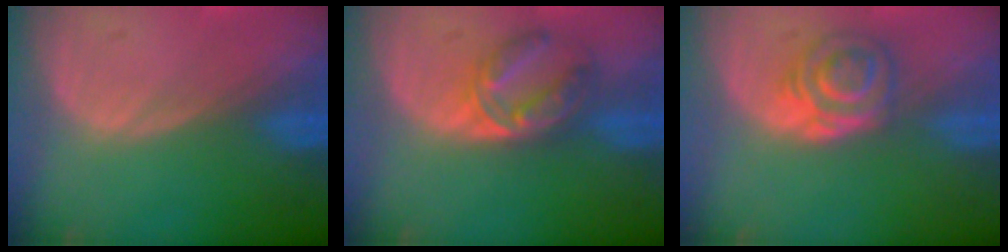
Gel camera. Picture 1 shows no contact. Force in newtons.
{"total": 5.9, "press": 5.6, "slide": 1.9}
{"total": 5.5, "press": 4.9, "slide": 2.6}